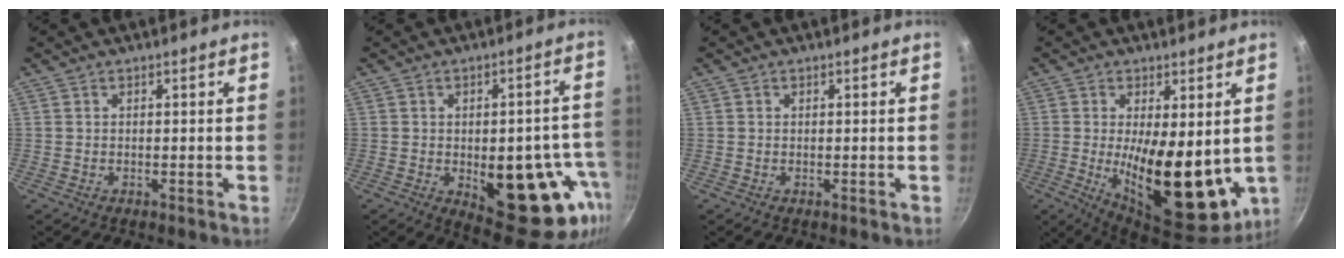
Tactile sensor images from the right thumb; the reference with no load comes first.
{"total": 18.7, "force": [-5.0, 8.9, 15.6], "torque": [-0.139, 0.008, -0.053]}
{"total": 0.0}
{"total": 18.0, "force": [-0.4, 7.6, 16.3], "torque": [-0.228, -0.031, 0.008]}